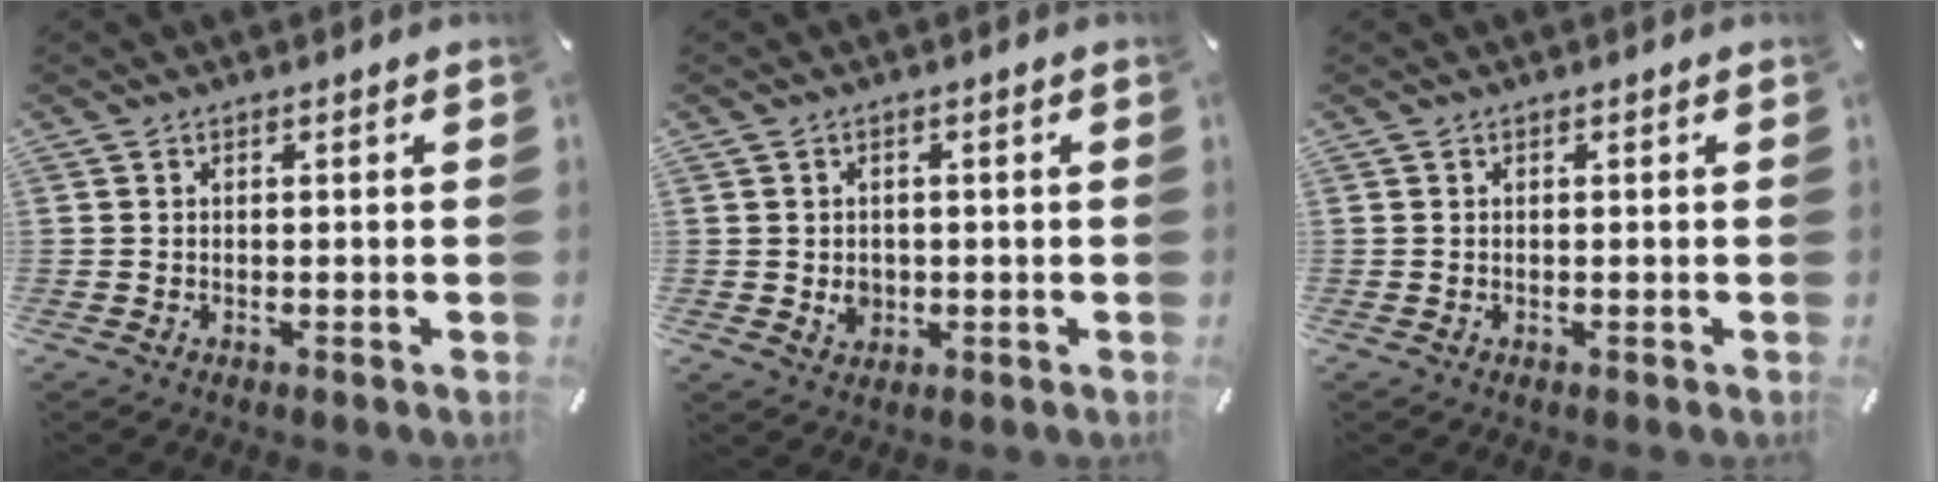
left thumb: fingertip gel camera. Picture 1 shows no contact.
{"total": 3.2, "force": [-0.2, 2.9, 1.4], "torque": [-0.010, -0.001, -0.005]}
{"total": 0.0}